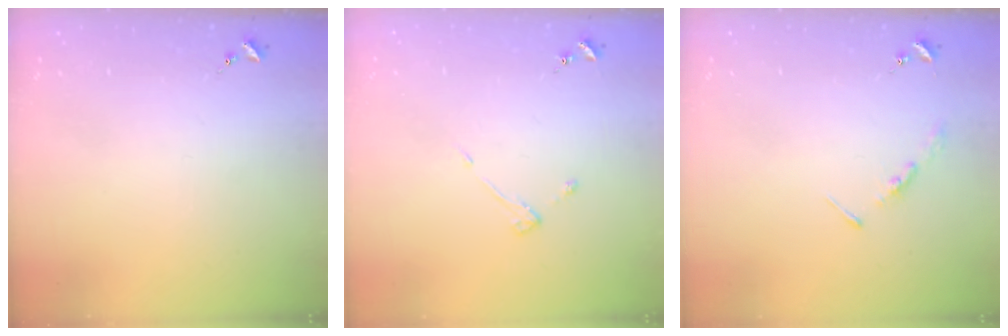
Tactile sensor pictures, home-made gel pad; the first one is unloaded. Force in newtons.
{"total": 2.9, "press": 2.9, "slide": 0.5}
{"total": 3.5, "press": 3.5, "slide": 0.3}